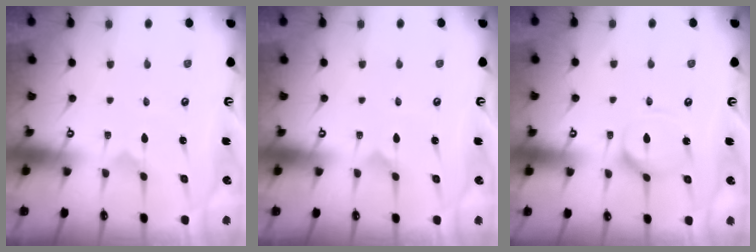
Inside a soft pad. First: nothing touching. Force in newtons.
{"total": 0.0}
{"total": 6.8, "press": 6.8, "slide": 0.6}